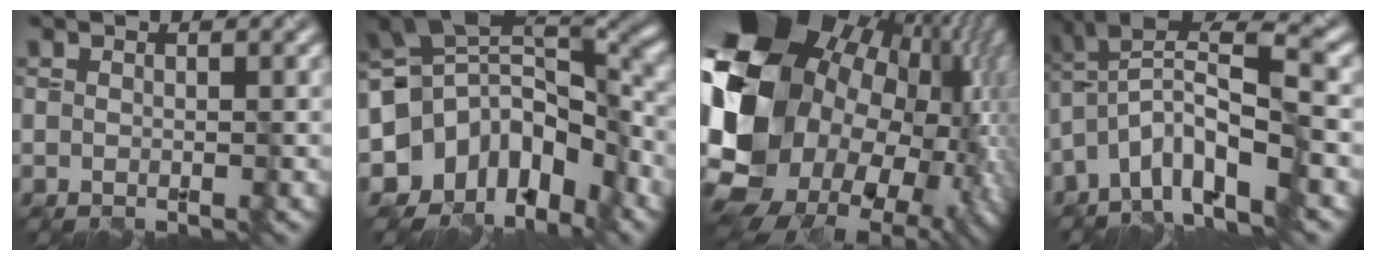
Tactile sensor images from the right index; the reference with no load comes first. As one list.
[{"total": 8.7, "force": [-4.0, 6.0, 4.9], "torque": [-0.066, 0.009, -0.083]}, {"total": 22.3, "force": [-1.3, 18.1, 12.9], "torque": [-0.252, -0.024, -0.037]}, {"total": 8.5, "force": [-3.2, 2.5, 7.4], "torque": [-0.119, 0.022, -0.063]}]